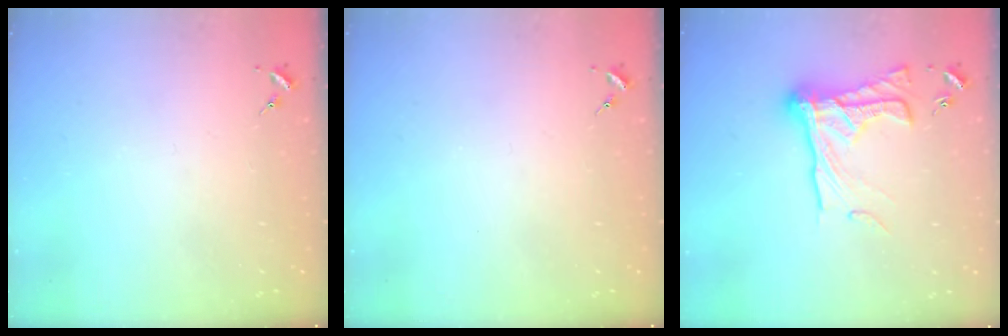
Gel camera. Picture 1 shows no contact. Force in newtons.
{"total": 0.0}
{"total": 18.8, "press": 18.7, "slide": 1.7}